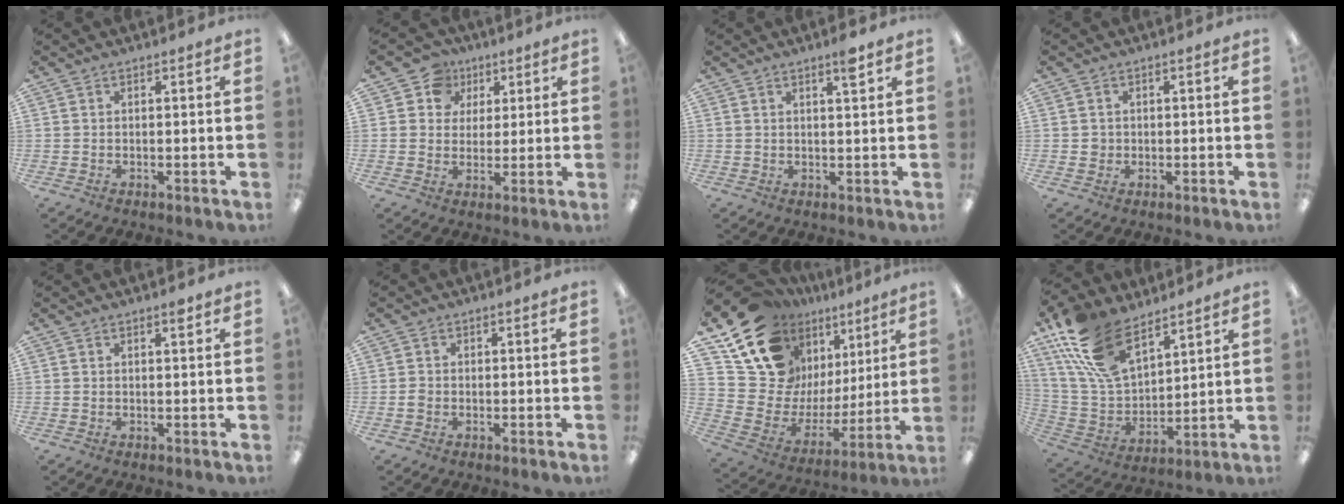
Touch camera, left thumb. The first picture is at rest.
{"total": 7.4, "force": [3.6, 6.5, 0.7], "torque": [-0.027, -0.014, 0.065]}
{"total": 3.3, "force": [2.3, 0.3, 2.4], "torque": [-0.038, -0.006, 0.035]}
{"total": 1.7, "force": [0.0, 1.6, 0.4], "torque": [-0.009, 0.006, -0.003]}
{"total": 1.2, "force": [0.7, 0.1, 0.9], "torque": [-0.011, -0.003, 0.011]}
{"total": 1.3, "force": [-0.4, 1.1, 0.6], "torque": [-0.012, 0.003, -0.009]}
{"total": 18.7, "force": [13.4, 11.6, 5.8], "torque": [-0.120, -0.111, 0.265]}
{"total": 19.7, "force": [12.6, 10.1, 11.3], "torque": [-0.254, -0.048, 0.234]}